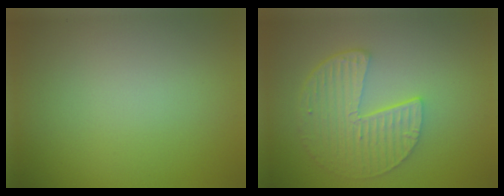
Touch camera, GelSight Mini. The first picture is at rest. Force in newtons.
{"total": 5.4, "press": 4.0, "slide": 3.7}